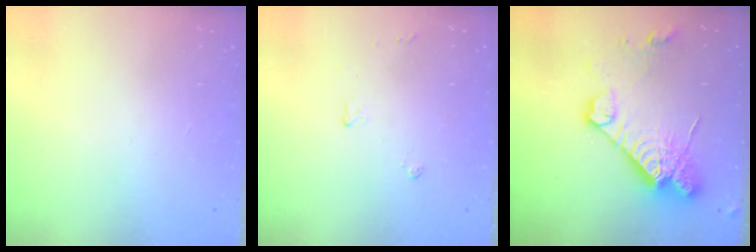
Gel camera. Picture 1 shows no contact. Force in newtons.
{"total": 3.7, "press": 3.7, "slide": 0.6}
{"total": 17.7, "press": 17.6, "slide": 1.7}